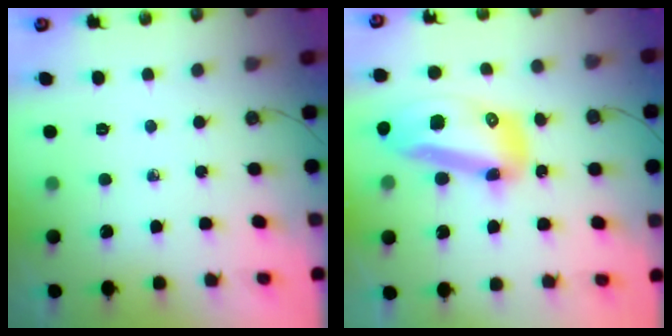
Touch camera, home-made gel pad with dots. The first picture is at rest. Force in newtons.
{"total": 16.9, "press": 16.8, "slide": 2.2}